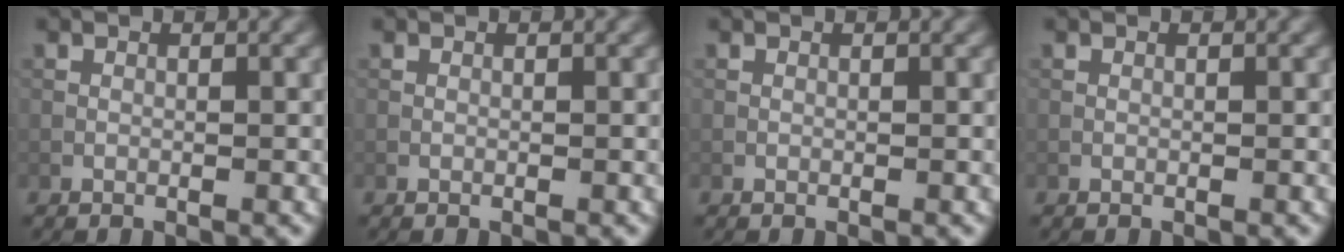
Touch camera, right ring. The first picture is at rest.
{"total": 0.0}
{"total": 0.0}
{"total": 0.0}